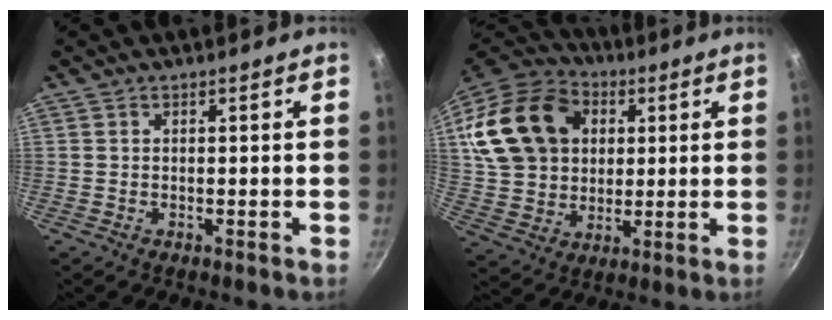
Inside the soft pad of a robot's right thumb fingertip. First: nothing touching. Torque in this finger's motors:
{"motor_torque": [-0.12, 1.64, 0.86, -0.12, 0.22]}